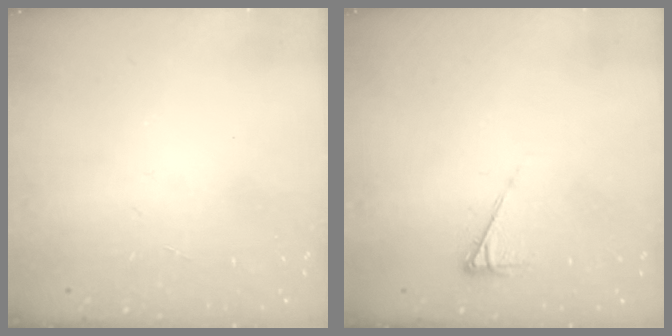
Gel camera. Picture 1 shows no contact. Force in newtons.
{"total": 3.8, "press": 3.8, "slide": 0.7}